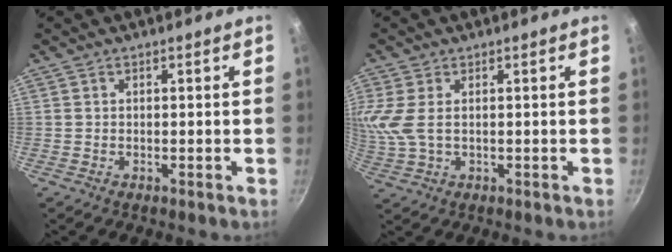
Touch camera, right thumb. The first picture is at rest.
{"total": 5.9, "force": [1.1, 3.2, 4.8], "torque": [-0.111, -0.001, 0.025]}